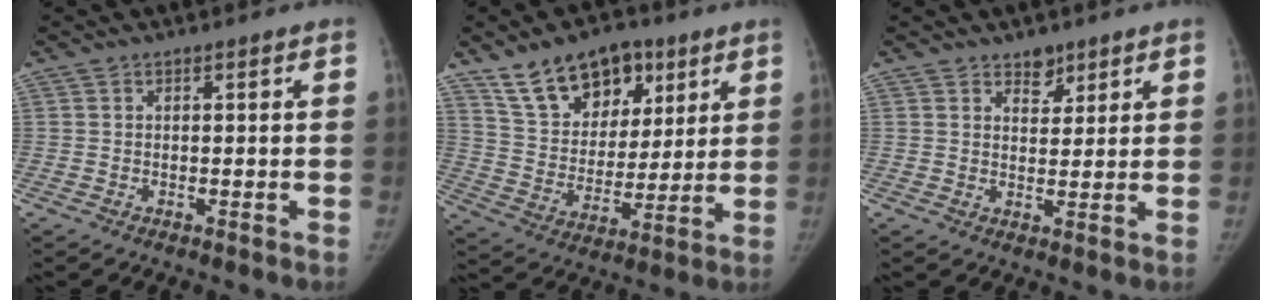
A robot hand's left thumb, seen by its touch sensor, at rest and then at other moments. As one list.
[{"total": 16.6, "force": [10.1, 10.5, 8.0], "torque": [-0.089, -0.035, 0.178]}, {"total": 3.6, "force": [2.6, 2.2, 1.1], "torque": [0.006, -0.018, 0.042]}]